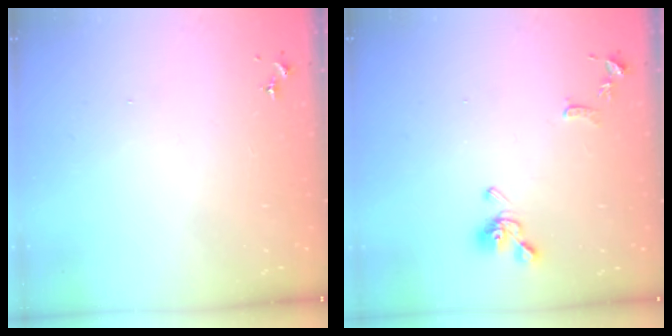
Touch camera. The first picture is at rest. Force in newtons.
{"total": 10.1, "press": 10.1, "slide": 1.2}